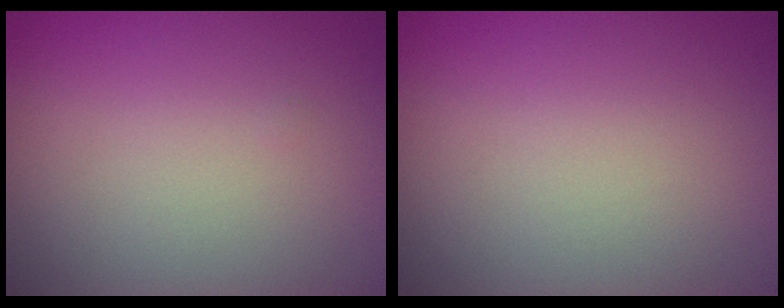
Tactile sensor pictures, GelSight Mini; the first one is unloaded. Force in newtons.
{"total": 0.0}